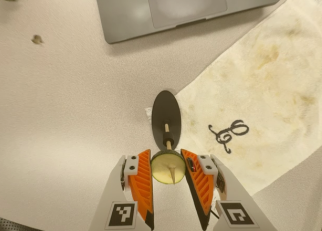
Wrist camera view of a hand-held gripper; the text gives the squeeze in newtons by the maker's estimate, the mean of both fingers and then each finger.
{"total": 9.4, "left": 9.6, "right": 9.3}